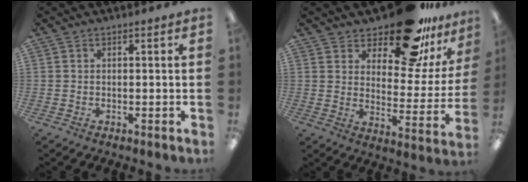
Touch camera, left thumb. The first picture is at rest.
{"total": 18.5, "force": [14.7, 6.4, 9.2], "torque": [-0.137, -0.100, 0.248]}